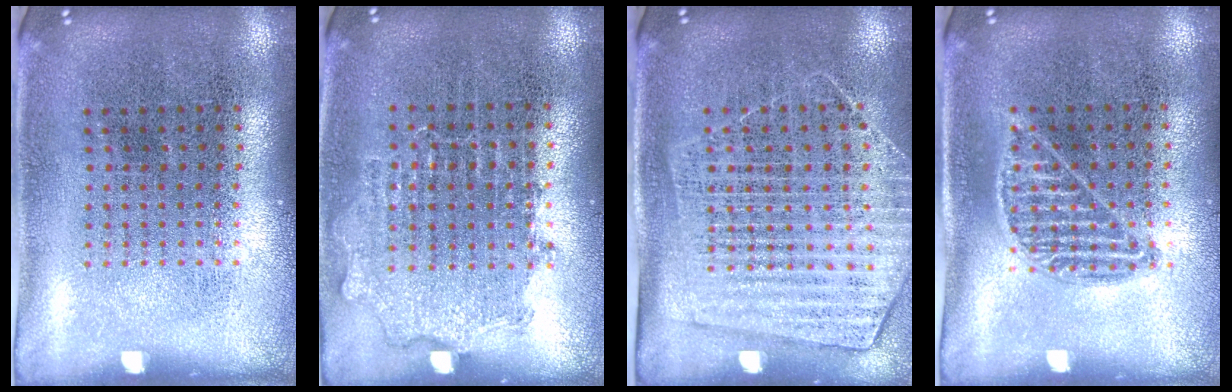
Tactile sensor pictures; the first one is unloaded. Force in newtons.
{"total": 0.8, "press": 0.7, "slide": 0.2}
{"total": 1.6, "press": 1.4, "slide": 0.7}
{"total": 0.9, "press": 0.9, "slide": 0.4}